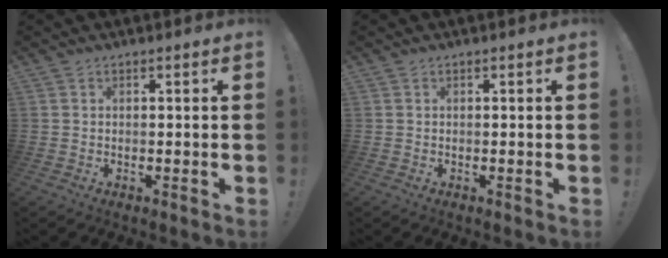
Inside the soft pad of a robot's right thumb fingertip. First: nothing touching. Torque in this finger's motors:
{"motor_torque": [-0.11, 0.10, -0.08, 0.07, 0.00]}